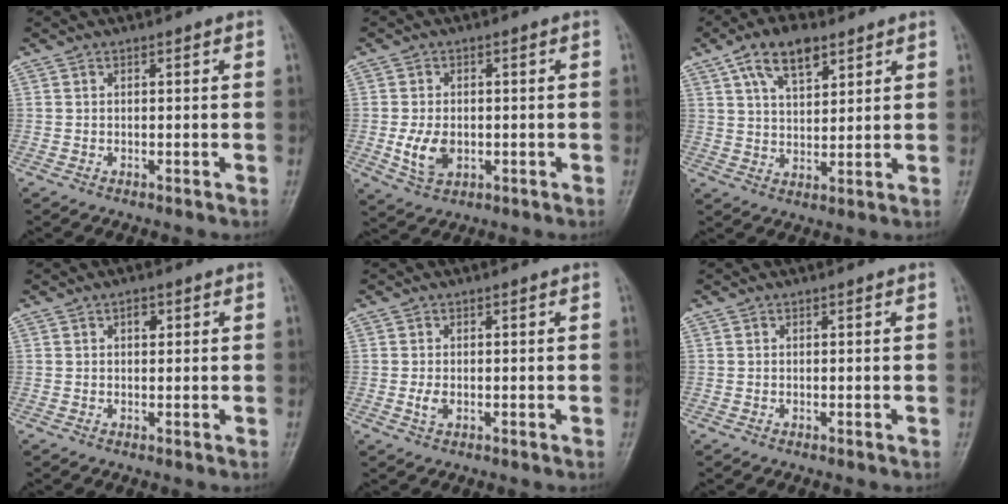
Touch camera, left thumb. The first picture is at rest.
{"total": 5.9, "force": [-0.9, 4.0, 4.2], "torque": [-0.072, -0.003, -0.010]}
{"total": 9.0, "force": [5.1, 4.3, 6.0], "torque": [-0.090, -0.018, 0.092]}
{"total": 1.6, "force": [0.7, 1.0, 1.1], "torque": [-0.012, 0.001, 0.009]}
{"total": 1.6, "force": [-0.2, 1.0, 1.2], "torque": [-0.027, -0.003, -0.006]}
{"total": 0.0}